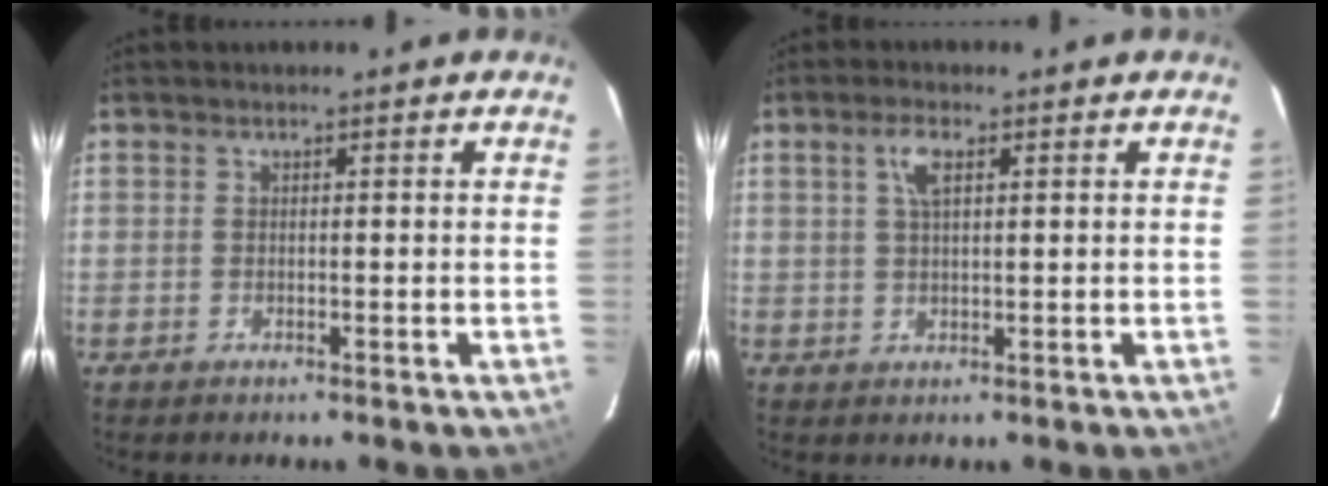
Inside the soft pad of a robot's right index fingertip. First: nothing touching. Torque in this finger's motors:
{"motor_torque": [0.02, -0.01, 0.09, 0.08]}